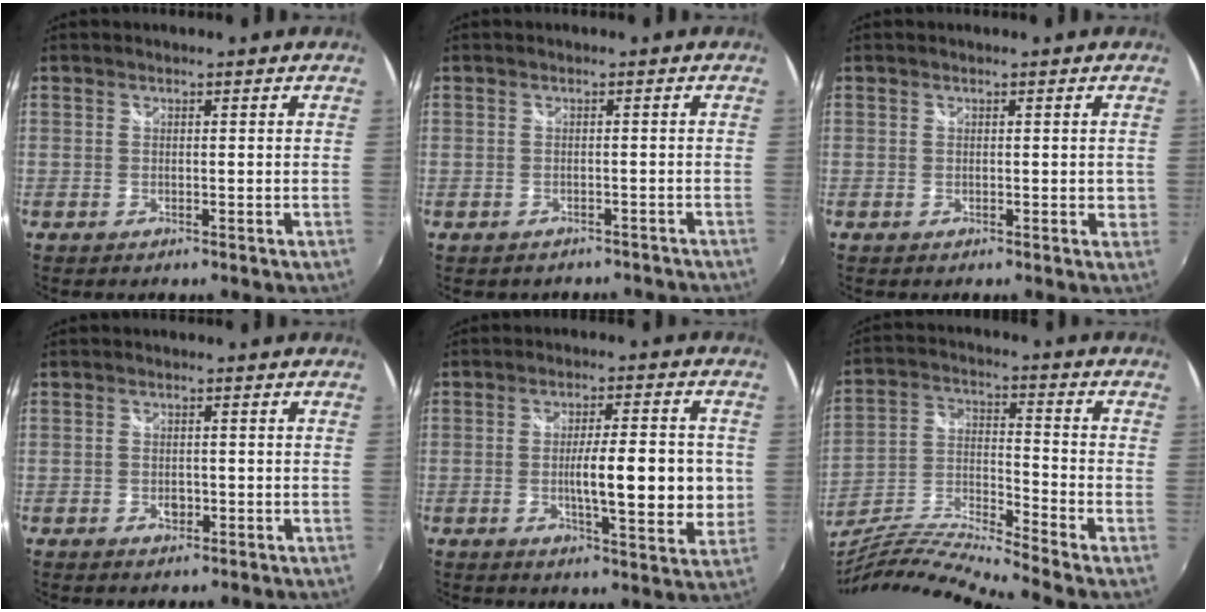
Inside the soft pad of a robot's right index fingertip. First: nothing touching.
{"total": 4.9, "force": [-4.1, 2.5, 1.2], "torque": [-0.022, -0.003, -0.041]}
{"total": 1.2, "force": [0.4, 0.9, 0.8], "torque": [-0.006, 0.002, 0.010]}
{"total": 2.0, "force": [-0.6, 1.4, 1.2], "torque": [-0.018, -0.001, -0.010]}
{"total": 12.0, "force": [-0.6, 2.6, 11.7], "torque": [-0.187, -0.011, -0.007]}
{"total": 13.5, "force": [-11.3, -1.1, 7.4], "torque": [-0.143, -0.024, -0.218]}